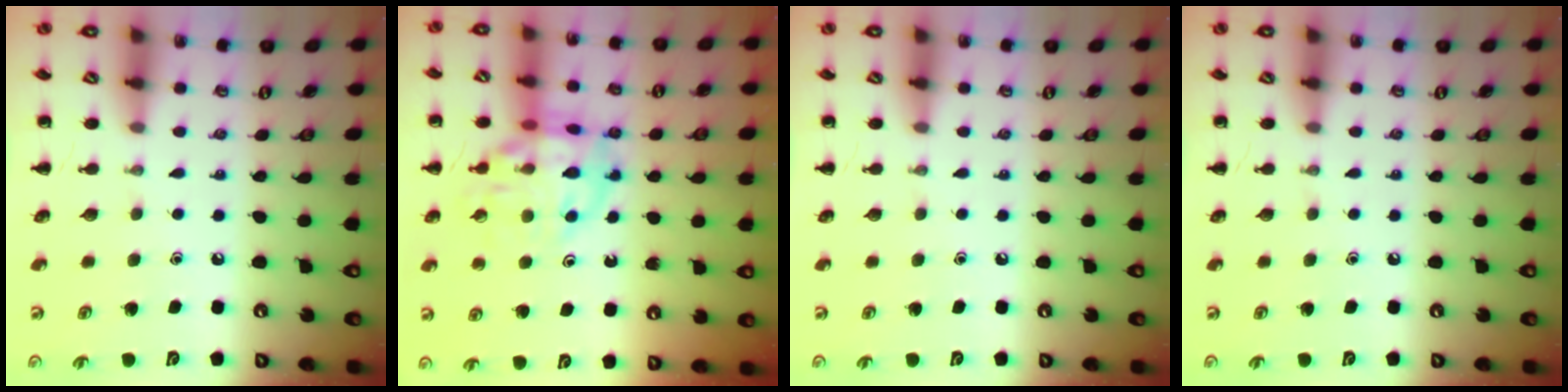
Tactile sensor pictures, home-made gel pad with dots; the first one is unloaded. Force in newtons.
{"total": 14.0, "press": 13.8, "slide": 2.1}
{"total": 0.0}
{"total": 0.0}